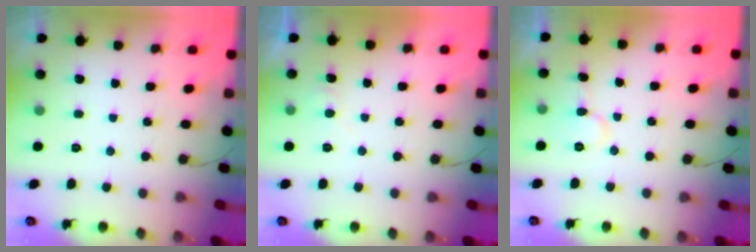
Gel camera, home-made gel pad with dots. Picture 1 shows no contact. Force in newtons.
{"total": 3.8, "press": 3.8, "slide": 0.4}
{"total": 6.1, "press": 6.1, "slide": 0.6}